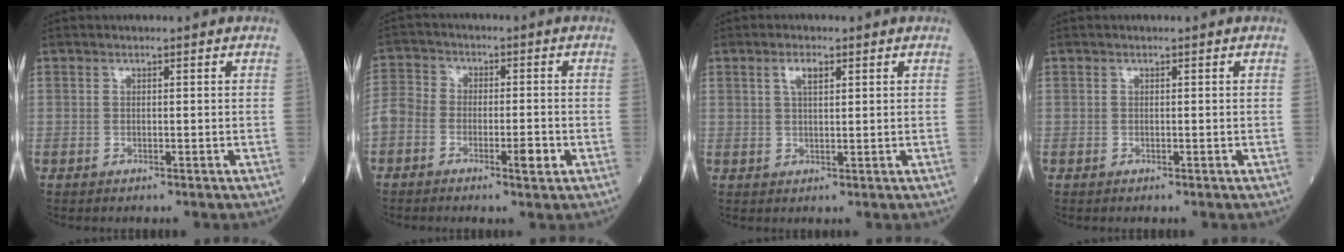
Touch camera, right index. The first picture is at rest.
{"total": 7.7, "force": [-3.1, 4.5, 5.5], "torque": [-0.109, 0.020, -0.059]}
{"total": 2.7, "force": [1.4, 0.8, 2.1], "torque": [-0.045, 0.004, 0.029]}
{"total": 0.0}